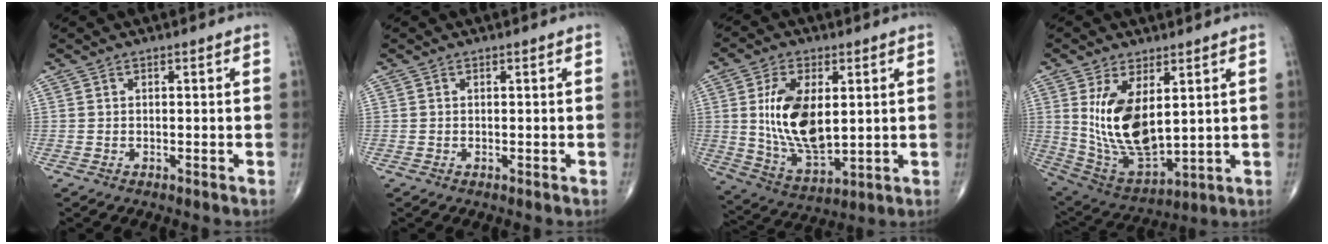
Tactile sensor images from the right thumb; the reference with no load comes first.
{"total": 0.0}
{"total": 15.2, "force": [2.1, 8.0, 12.7], "torque": [-0.228, -0.019, 0.051]}
{"total": 15.1, "force": [3.4, 7.6, 12.7], "torque": [-0.228, -0.024, 0.089]}